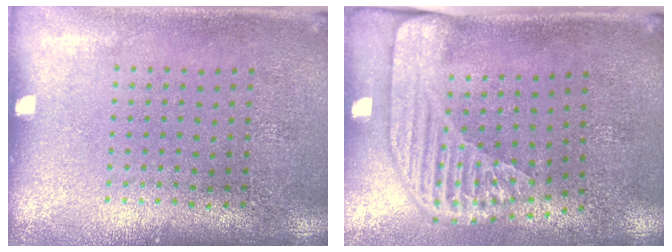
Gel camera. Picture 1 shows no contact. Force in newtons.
{"total": 2.3, "press": 1.7, "slide": 1.5}